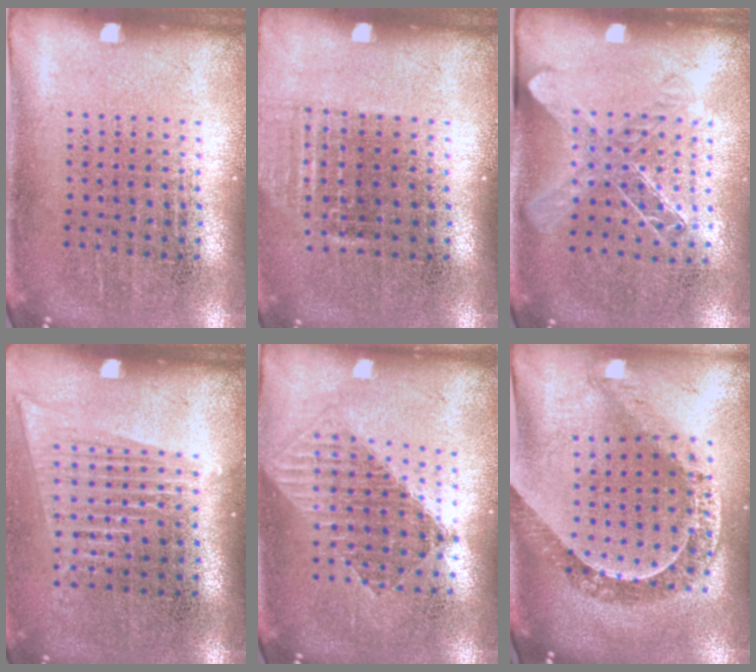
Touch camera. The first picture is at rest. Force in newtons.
{"total": 1.0, "press": 0.9, "slide": 0.4}
{"total": 1.4, "press": 1.2, "slide": 0.6}
{"total": 1.5, "press": 1.3, "slide": 0.8}
{"total": 1.5, "press": 1.3, "slide": 0.9}
{"total": 1.1, "press": 1.1, "slide": 0.3}